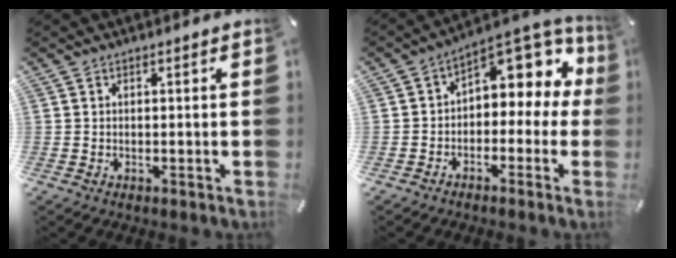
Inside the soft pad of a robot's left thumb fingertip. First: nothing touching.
{"total": 8.4, "force": [3.8, 5.5, 5.1], "torque": [-0.072, -0.033, 0.067]}